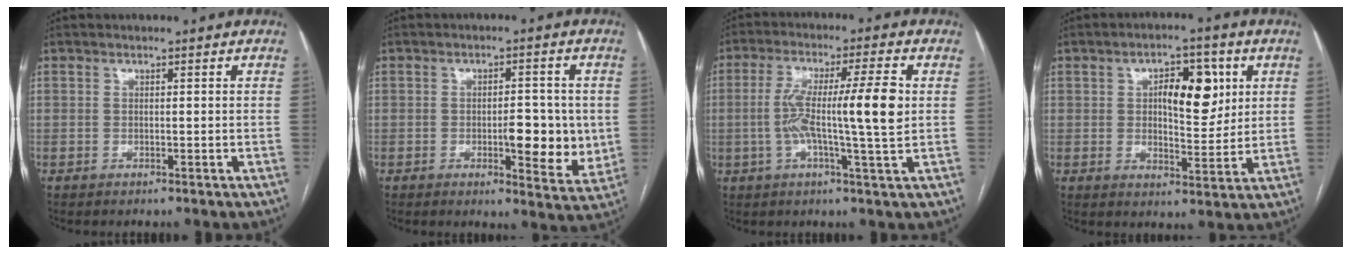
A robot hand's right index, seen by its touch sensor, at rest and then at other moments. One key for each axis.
{"total": 8.3, "fx": -0.8, "fy": 2.9, "fz": 7.8, "tx": -0.096, "ty": -0.005, "tz": -0.006}
{"total": 12.3, "fx": 0.3, "fy": 0.0, "fz": 12.3, "tx": -0.219, "ty": 0.014, "tz": -0.002}
{"total": 8.9, "fx": 2.6, "fy": 3.9, "fz": 7.5, "tx": -0.108, "ty": 0.011, "tz": 0.042}